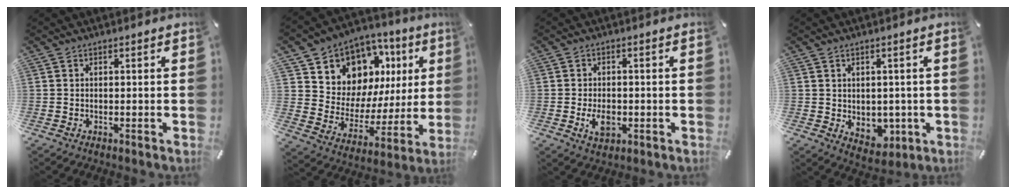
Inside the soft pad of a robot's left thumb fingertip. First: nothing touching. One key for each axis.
{"total": 10.6, "fx": 6.7, "fy": 8.1, "fz": 1.8, "tx": -0.035, "ty": -0.084, "tz": 0.129}
{"total": 5.3, "fx": -1.3, "fy": 3.4, "fz": 3.9, "tx": -0.078, "ty": -0.003, "tz": -0.026}
{"total": 4.5, "fx": 0.8, "fy": 4.2, "fz": 1.7, "tx": -0.003, "ty": -0.006, "tz": 0.014}